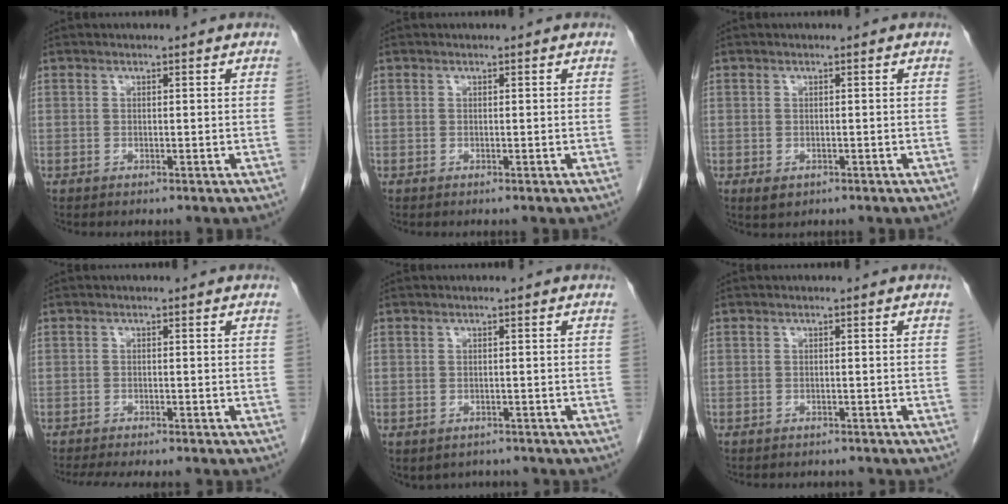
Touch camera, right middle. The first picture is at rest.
{"total": 0.0}
{"total": 1.6, "force": [-0.8, 1.1, 1.0], "torque": [-0.016, -0.001, -0.003]}
{"total": 9.3, "force": [-8.1, 1.5, 4.2], "torque": [-0.056, -0.013, -0.110]}
{"total": 3.8, "force": [-3.1, 2.2, 0.5], "torque": [-0.004, 0.006, -0.038]}
{"total": 3.5, "force": [-3.3, 1.1, 0.5], "torque": [-0.007, -0.001, -0.041]}